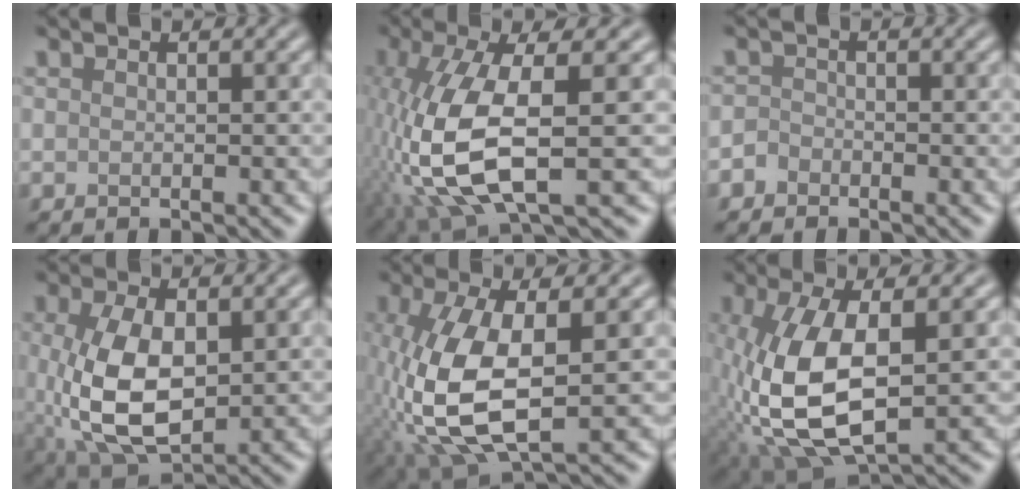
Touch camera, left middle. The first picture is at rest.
{"total": 9.9, "force": [-2.2, 3.5, 9.0], "torque": [-0.212, -0.005, -0.045]}
{"total": 1.2, "force": [-1.0, 0.8, 0.0], "torque": [-0.001, 0.003, -0.021]}
{"total": 8.5, "force": [-0.3, 4.6, 7.1], "torque": [-0.170, -0.013, 0.005]}
{"total": 9.7, "force": [-1.3, 4.2, 8.7], "torque": [-0.205, -0.008, -0.022]}
{"total": 9.9, "force": [-0.8, 4.7, 8.6], "torque": [-0.199, -0.003, -0.013]}